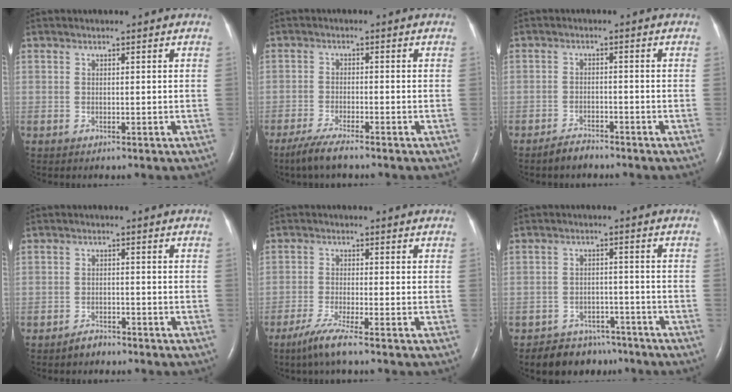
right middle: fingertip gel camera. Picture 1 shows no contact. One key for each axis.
{"total": 4.4, "fx": -3.5, "fy": 0.2, "fz": 2.8, "tx": -0.060, "ty": -0.013, "tz": -0.067}
{"total": 2.6, "fx": -2.4, "fy": 0.6, "fz": 0.7, "tx": -0.023, "ty": -0.005, "tz": -0.042}
{"total": 2.0, "fx": -1.8, "fy": 0.6, "fz": 0.5, "tx": -0.016, "ty": -0.003, "tz": -0.029}
{"total": 4.4, "fx": -3.1, "fy": -0.6, "fz": 3.1, "tx": -0.073, "ty": -0.016, "tz": -0.065}
{"total": 6.9, "fx": -6.0, "fy": 3.1, "fz": 1.6, "tx": -0.023, "ty": -0.002, "tz": -0.092}